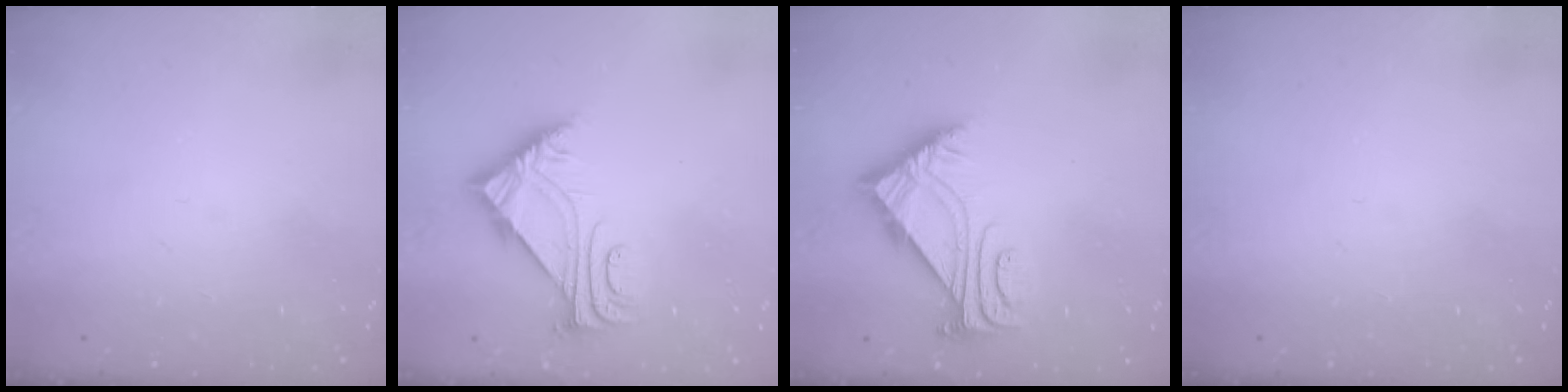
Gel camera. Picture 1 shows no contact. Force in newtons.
{"total": 6.5, "press": 6.5, "slide": 0.2}
{"total": 5.6, "press": 5.5, "slide": 1.0}
{"total": 0.0}